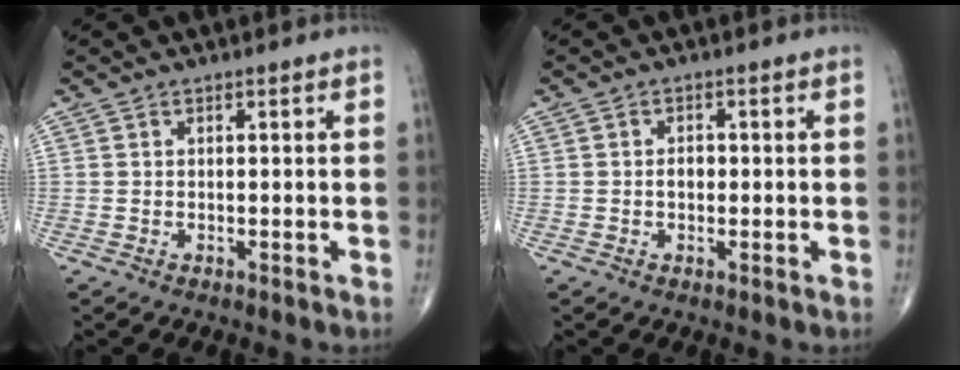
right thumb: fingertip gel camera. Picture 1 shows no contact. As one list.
[{"total": 1.9, "force": [-0.2, 1.3, 1.3], "torque": [-0.014, 0.004, -0.006]}]